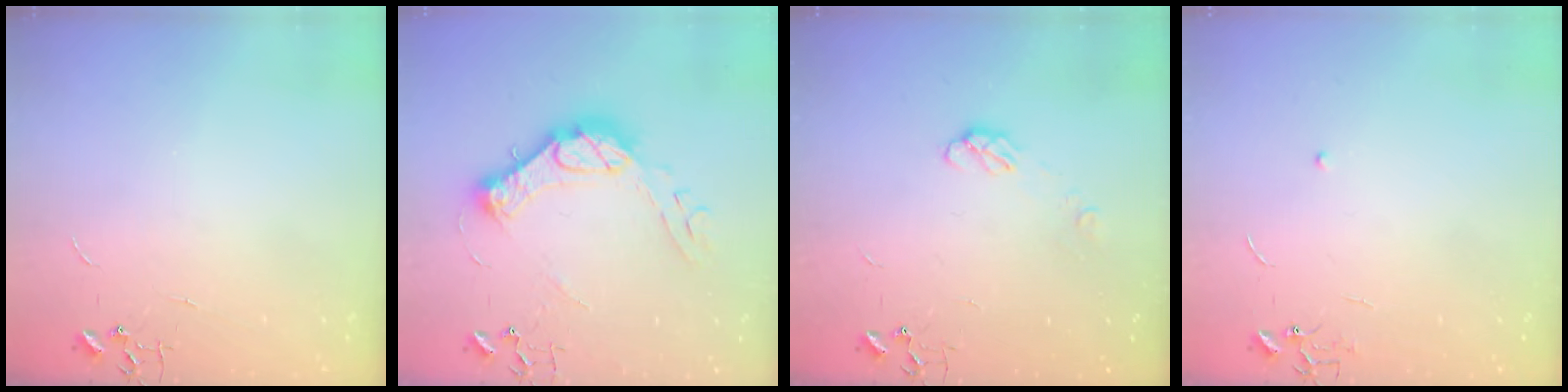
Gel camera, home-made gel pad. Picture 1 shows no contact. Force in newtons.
{"total": 15.7, "press": 15.6, "slide": 1.5}
{"total": 4.9, "press": 4.9, "slide": 0.8}
{"total": 5.2, "press": 5.2, "slide": 0.6}